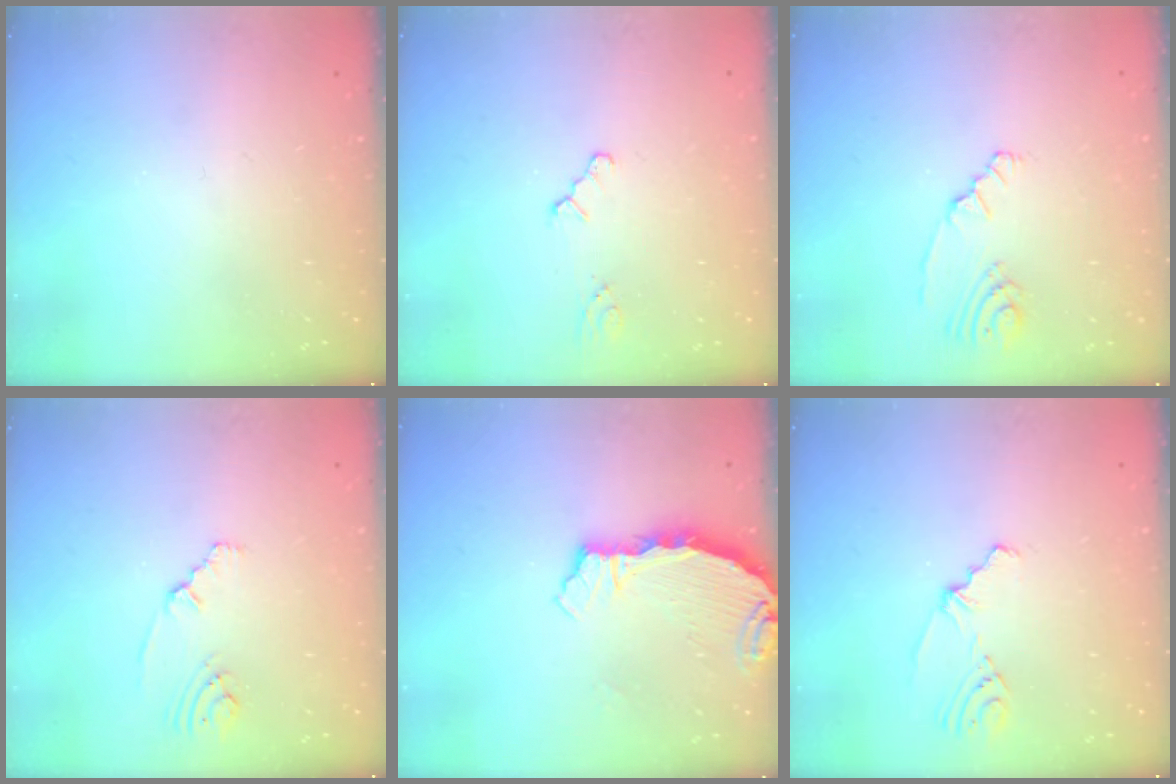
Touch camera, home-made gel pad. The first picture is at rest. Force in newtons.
{"total": 1.0, "press": 1.0, "slide": 0.3}
{"total": 2.3, "press": 2.3, "slide": 0.3}
{"total": 1.8, "press": 1.7, "slide": 0.7}
{"total": 5.4, "press": 5.4, "slide": 0.4}
{"total": 4.0, "press": 1.9, "slide": 3.5}